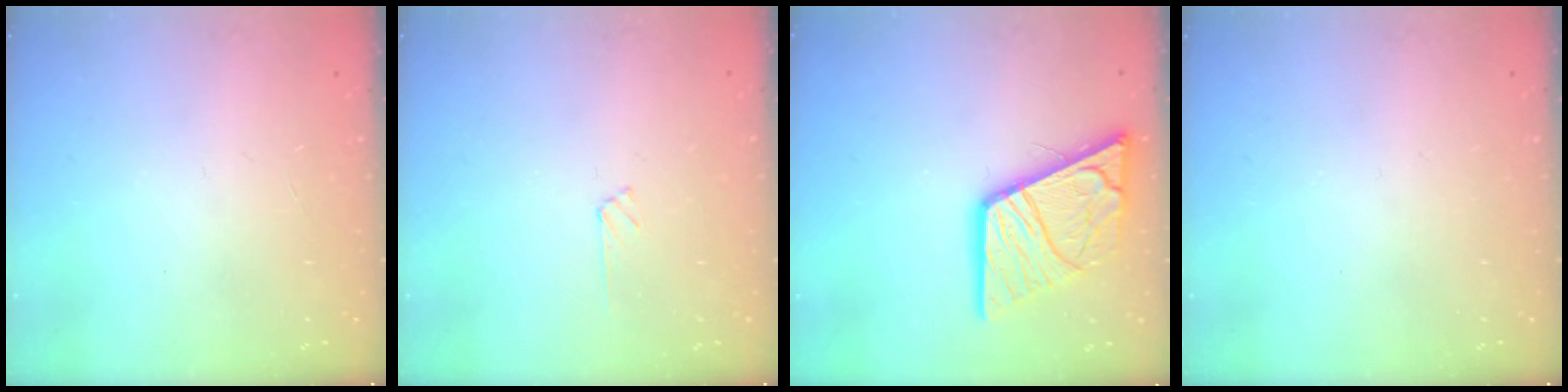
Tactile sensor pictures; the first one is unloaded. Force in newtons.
{"total": 1.8, "press": 1.8, "slide": 0.3}
{"total": 17.5, "press": 17.4, "slide": 2.0}
{"total": 0.0}